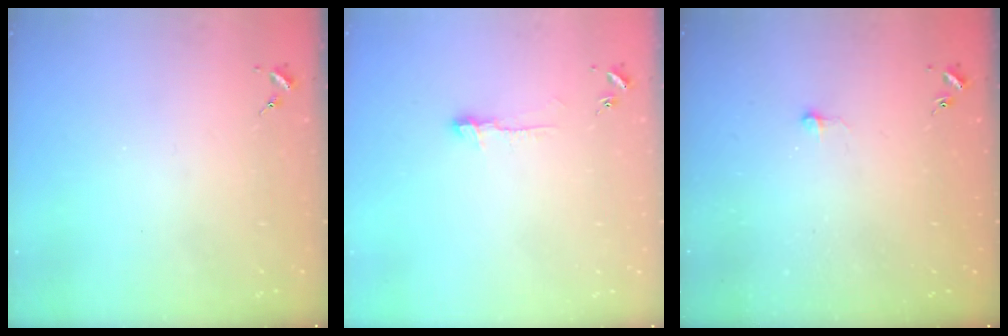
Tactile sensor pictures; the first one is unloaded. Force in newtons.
{"total": 5.6, "press": 5.6, "slide": 0.6}
{"total": 6.1, "press": 6.1, "slide": 0.4}